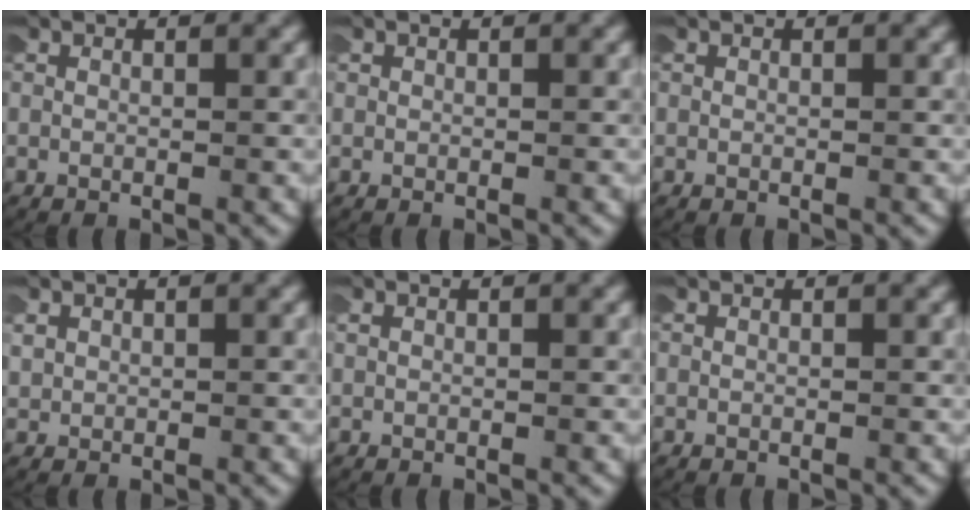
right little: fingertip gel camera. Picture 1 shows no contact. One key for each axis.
{"total": 0.0}
{"total": 0.0}
{"total": 1.4, "fx": 0.3, "fy": 1.3, "fz": 0.5, "tx": -0.027, "ty": -0.001, "tz": 0.010}
{"total": 0.0}
{"total": 0.0}